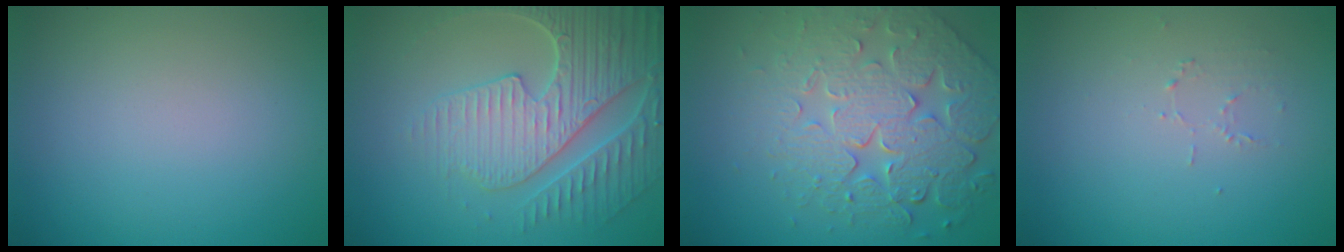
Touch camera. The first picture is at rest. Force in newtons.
{"total": 6.4, "press": 5.4, "slide": 3.5}
{"total": 7.8, "press": 5.7, "slide": 5.4}
{"total": 0.7, "press": 0.4, "slide": 0.6}